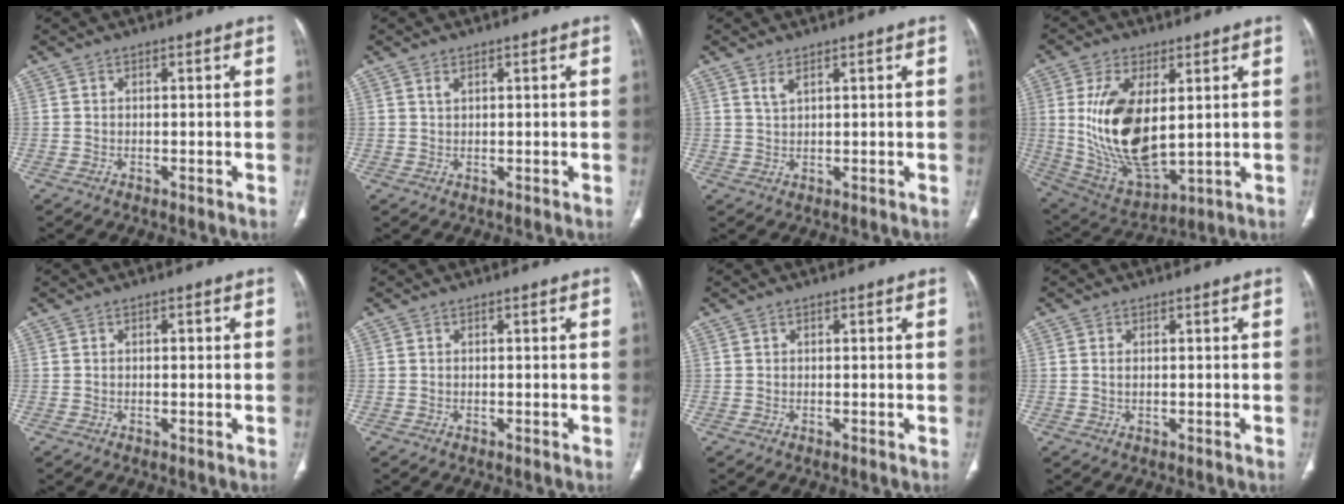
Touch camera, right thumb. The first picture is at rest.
{"total": 1.0, "force": [0.7, 0.4, 0.6], "torque": [-0.012, 0.001, 0.015]}
{"total": 1.8, "force": [1.3, 0.4, 1.1], "torque": [-0.027, -0.005, 0.033]}
{"total": 18.0, "force": [2.7, 9.0, 15.3], "torque": [-0.288, -0.022, 0.070]}
{"total": 1.0, "force": [0.1, 0.5, 0.8], "torque": [-0.015, 0.003, 0.003]}
{"total": 0.0}
{"total": 0.0}
{"total": 1.0, "force": [0.3, 0.5, 0.9], "torque": [-0.022, 0.001, 0.008]}